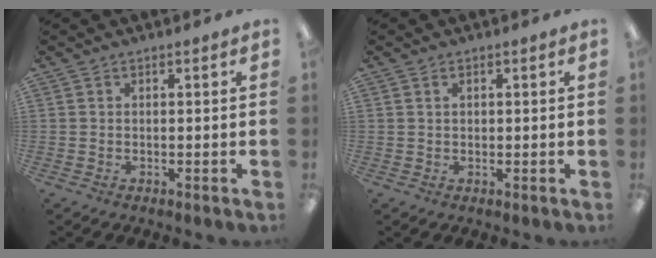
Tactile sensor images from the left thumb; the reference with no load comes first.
{"total": 1.1, "force": [0.5, 0.7, 0.7], "torque": [-0.016, 0.003, 0.008]}